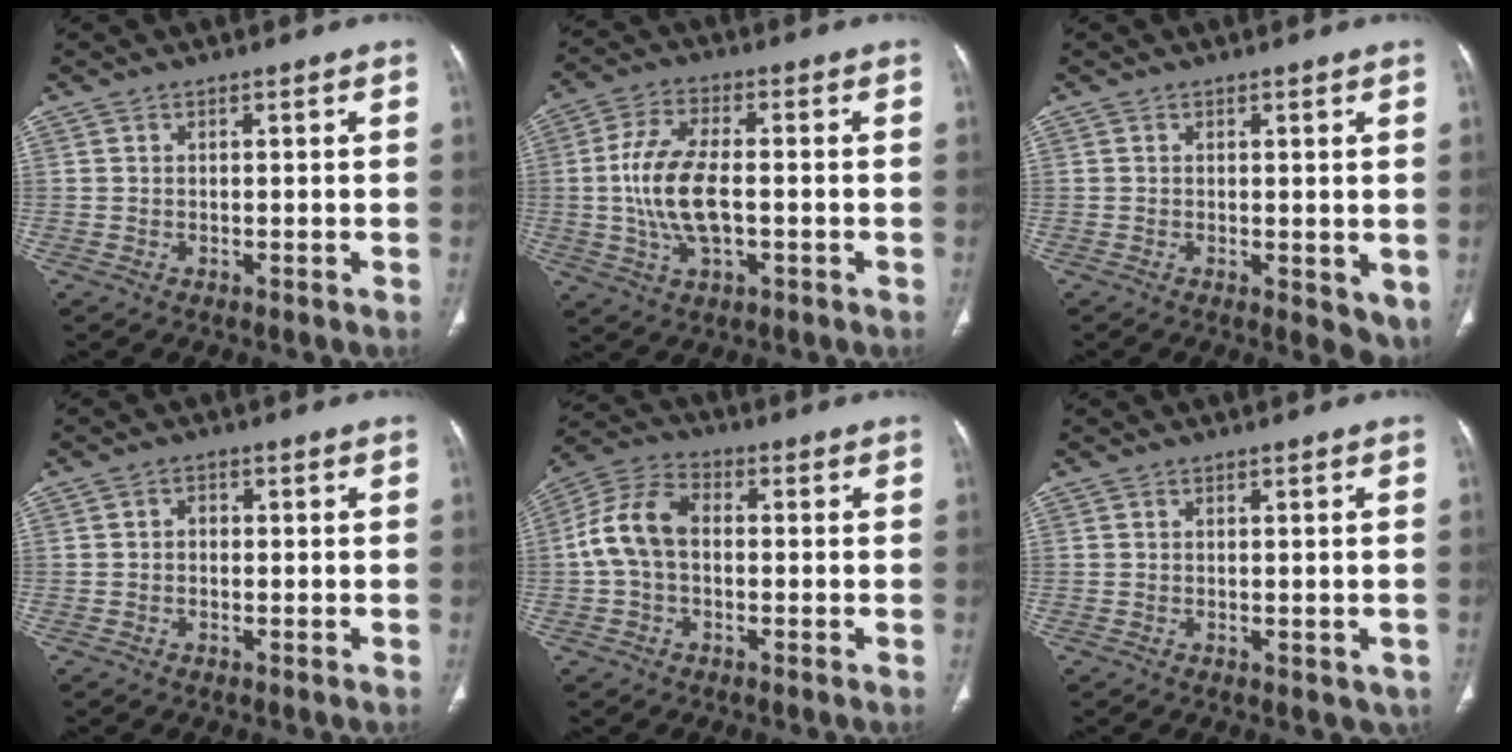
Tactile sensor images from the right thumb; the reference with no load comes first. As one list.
[{"total": 11.7, "force": [-0.9, 5.8, 10.2], "torque": [-0.207, 0.010, -0.017]}, {"total": 4.5, "force": [-0.4, 2.0, 4.1], "torque": [-0.046, -0.013, -0.003]}, {"total": 1.5, "force": [-0.1, 1.2, 0.9], "torque": [-0.007, 0.006, -0.005]}, {"total": 9.8, "force": [-0.2, 6.6, 7.3], "torque": [-0.142, 0.030, -0.014]}, {"total": 2.4, "force": [-0.6, 1.4, 1.9], "torque": [-0.013, -0.004, -0.001]}]